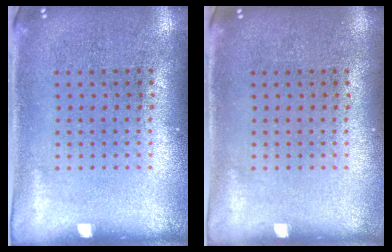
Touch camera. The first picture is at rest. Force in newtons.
{"total": 0.0}